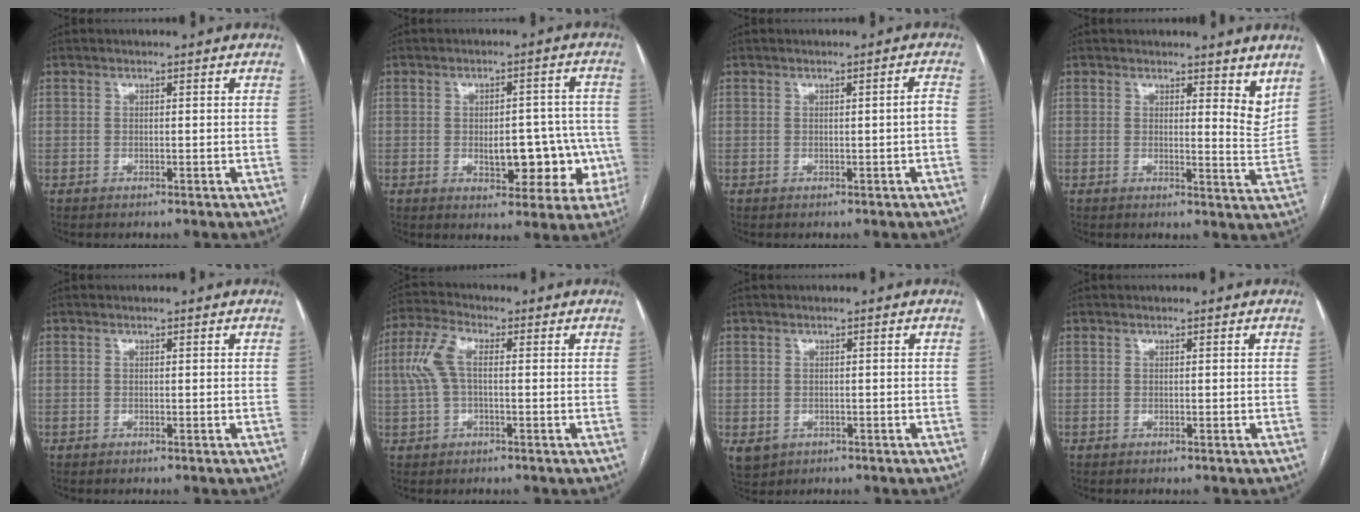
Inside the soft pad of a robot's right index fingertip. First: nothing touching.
{"total": 10.0, "force": [-2.1, 5.4, 8.2], "torque": [-0.086, 0.027, -0.013]}
{"total": 1.4, "force": [-0.3, -0.1, 1.4], "torque": [-0.017, 0.001, -0.003]}
{"total": 5.0, "force": [3.8, 1.4, 2.9], "torque": [-0.027, -0.027, 0.037]}
{"total": 0.0}
{"total": 6.3, "force": [0.6, 2.7, 5.7], "torque": [-0.146, 0.026, 0.009]}
{"total": 4.1, "force": [-1.5, 3.6, 1.3], "torque": [-0.025, -0.004, -0.013]}
{"total": 0.0}